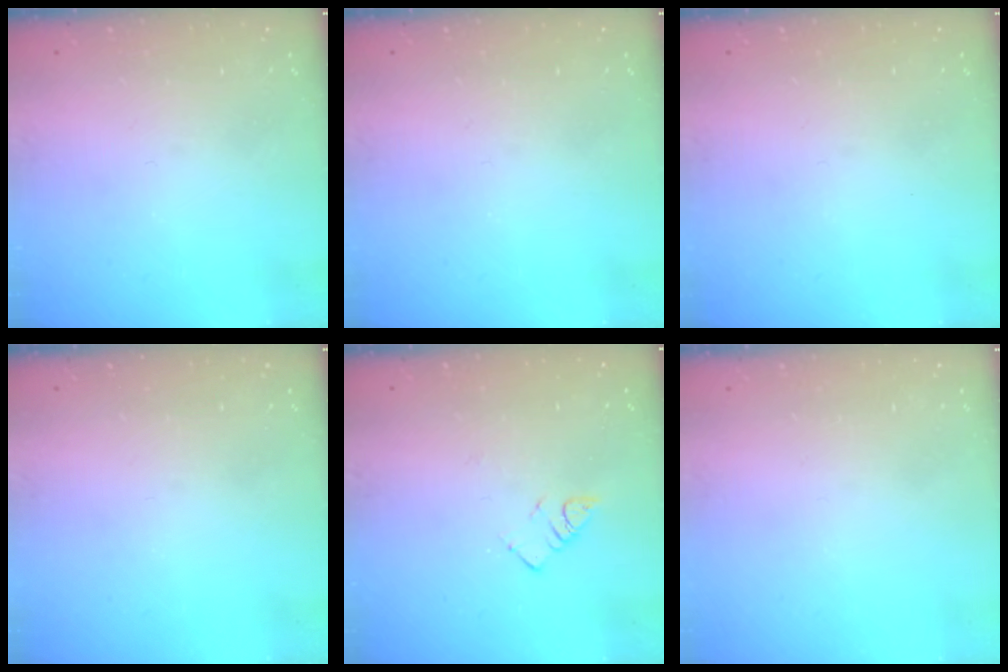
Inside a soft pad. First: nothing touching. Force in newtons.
{"total": 0.0}
{"total": 0.0}
{"total": 0.0}
{"total": 3.2, "press": 3.2, "slide": 0.4}
{"total": 1.6, "press": 1.6, "slide": 0.1}